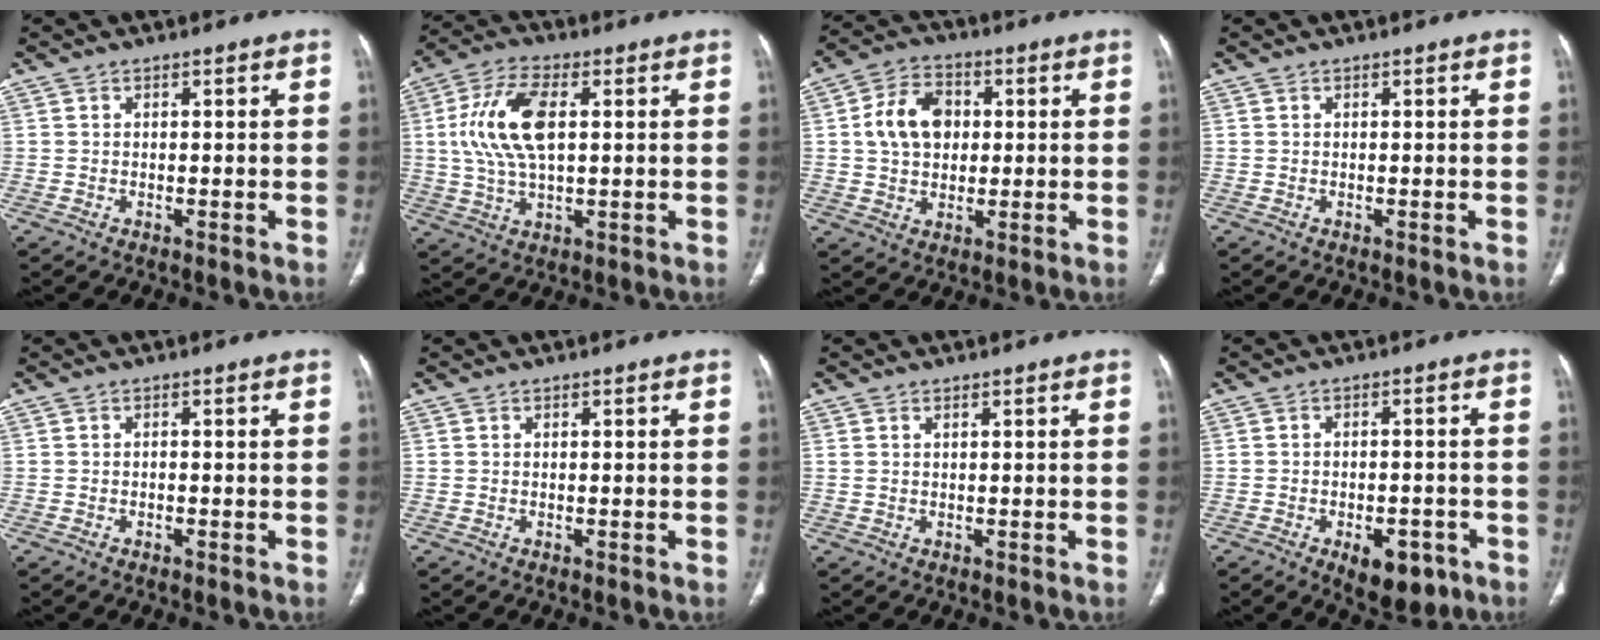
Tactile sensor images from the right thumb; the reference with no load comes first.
{"total": 13.1, "force": [2.2, 6.5, 11.2], "torque": [-0.232, 0.007, 0.042]}
{"total": 10.6, "force": [1.5, 7.9, 6.9], "torque": [-0.102, 0.010, 0.022]}
{"total": 0.0}
{"total": 0.5, "force": [-0.3, 0.3, 0.3], "torque": [-0.009, 0.003, -0.005]}
{"total": 0.0}
{"total": 0.5, "force": [0.3, 0.2, 0.4], "torque": [-0.012, 0.008, 0.009]}
{"total": 8.3, "force": [-4.2, 4.5, 5.6], "torque": [-0.057, 0.016, -0.048]}